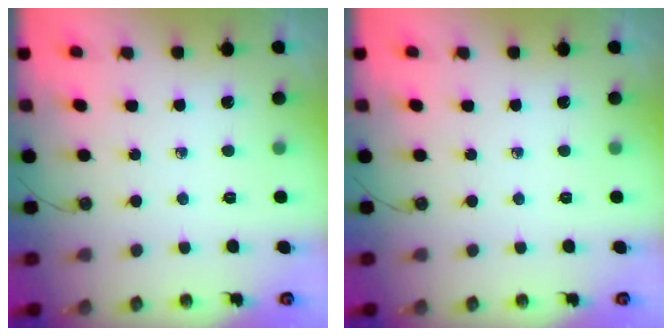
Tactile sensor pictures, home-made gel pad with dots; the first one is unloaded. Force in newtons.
{"total": 0.0}